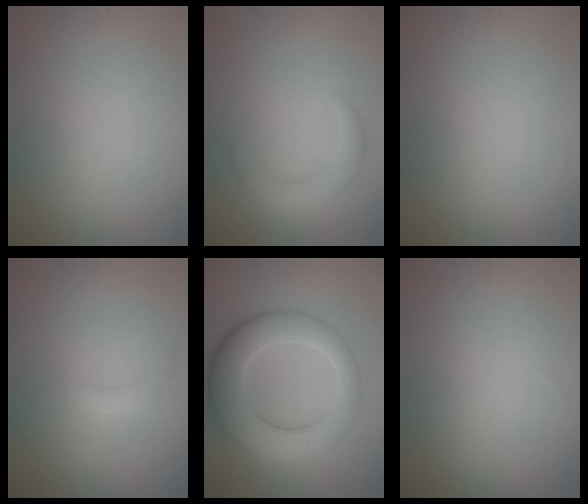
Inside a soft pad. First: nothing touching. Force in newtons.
{"total": 3.0, "press": 3.0, "slide": 0.1}
{"total": 0.0}
{"total": 1.2, "press": 1.2, "slide": 0.1}
{"total": 9.0, "press": 9.0, "slide": 0.3}
{"total": 0.0}